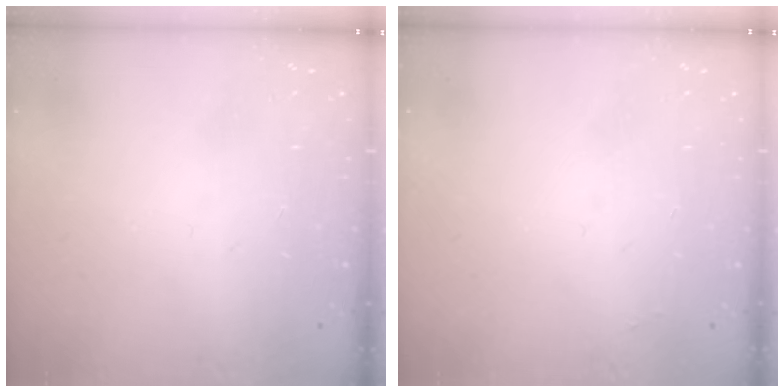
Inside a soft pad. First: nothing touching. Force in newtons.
{"total": 1.9, "press": 1.9, "slide": 0.3}